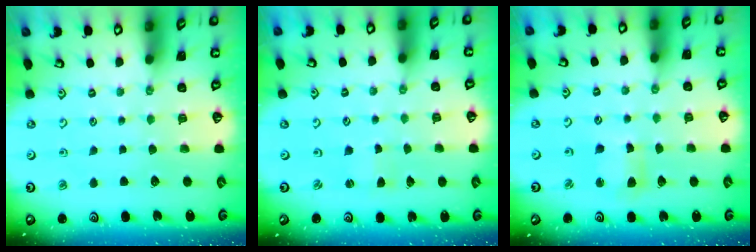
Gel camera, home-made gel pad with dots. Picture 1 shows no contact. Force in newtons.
{"total": 1.7, "press": 1.7, "slide": 0.2}
{"total": 6.4, "press": 6.3, "slide": 0.8}